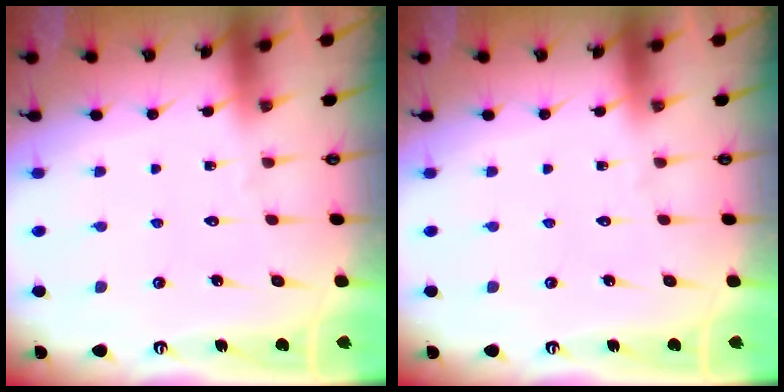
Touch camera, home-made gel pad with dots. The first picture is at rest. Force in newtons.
{"total": 0.0}